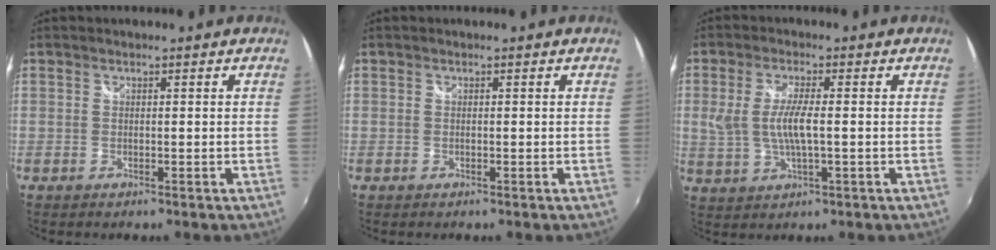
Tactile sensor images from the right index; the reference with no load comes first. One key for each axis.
{"total": 0.0}
{"total": 6.9, "fx": -0.2, "fy": 1.8, "fz": 6.6, "tx": -0.132, "ty": -0.007, "tz": 0.002}